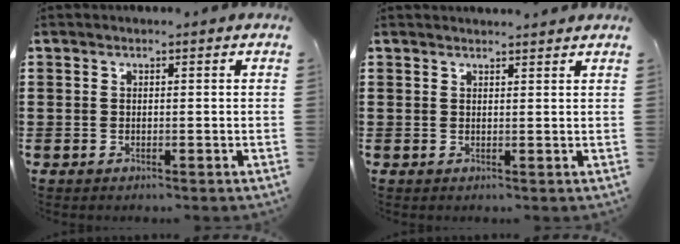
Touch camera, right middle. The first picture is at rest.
{"total": 1.4, "force": [1.4, 0.0, 0.2], "torque": [0.001, -0.003, 0.024]}